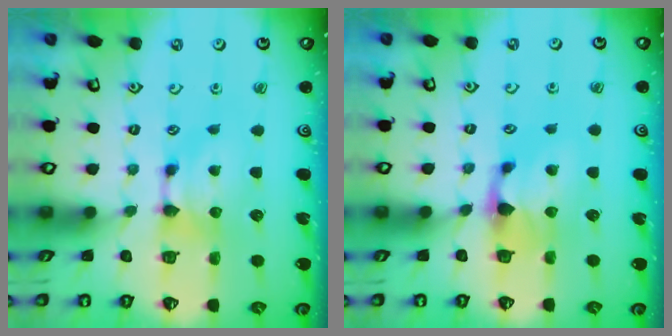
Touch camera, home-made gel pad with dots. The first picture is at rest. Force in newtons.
{"total": 2.7, "press": 2.6, "slide": 0.8}